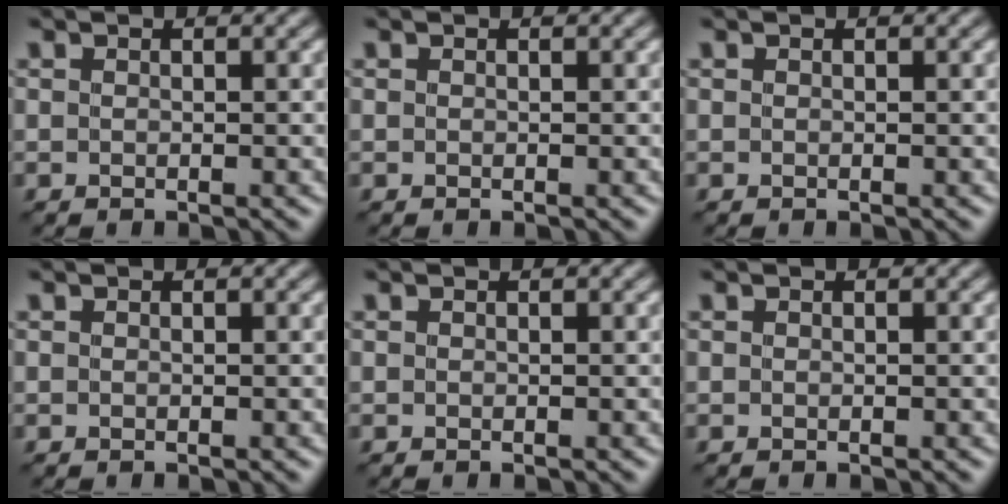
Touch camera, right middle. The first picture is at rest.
{"total": 0.0}
{"total": 0.0}
{"total": 0.0}
{"total": 0.0}
{"total": 0.0}